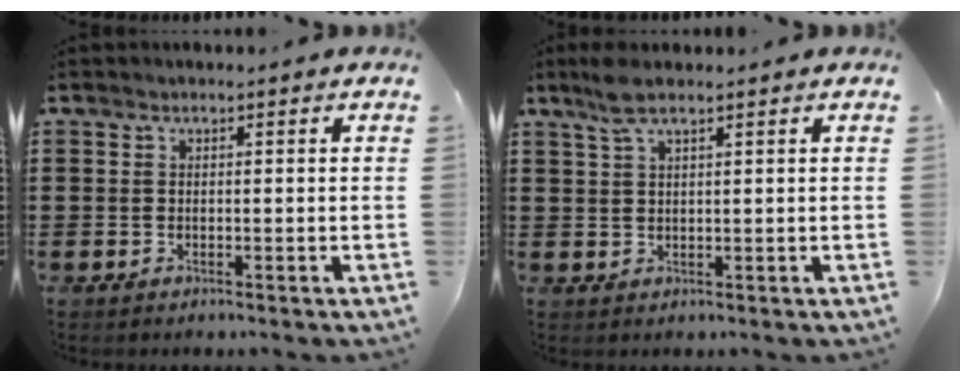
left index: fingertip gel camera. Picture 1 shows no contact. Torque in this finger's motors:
{"motor_torque": [0.44, 0.47, 0.27, 0.04]}